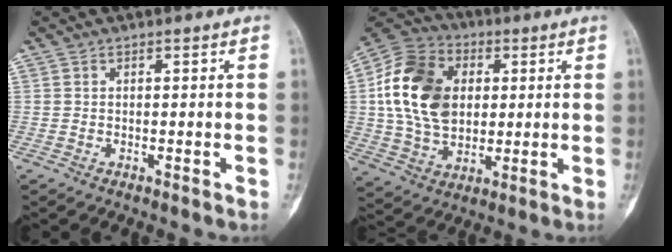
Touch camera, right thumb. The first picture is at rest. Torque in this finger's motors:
{"motor_torque": [1.61, 1.65, 0.84, -0.63, 0.44]}